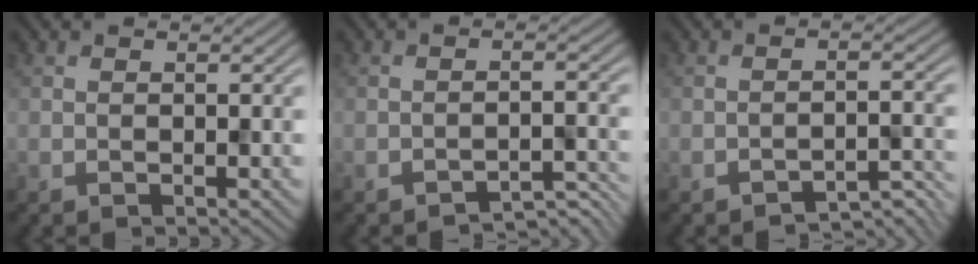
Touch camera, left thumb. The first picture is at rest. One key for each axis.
{"total": 2.8, "fx": -2.5, "fy": 0.5, "fz": 1.1, "tx": -0.013, "ty": 0.004, "tz": -0.038}
{"total": 3.0, "fx": -2.7, "fy": 0.5, "fz": 1.3, "tx": -0.017, "ty": 0.005, "tz": -0.040}